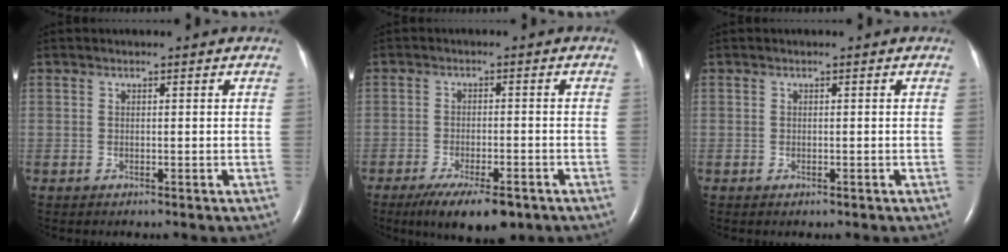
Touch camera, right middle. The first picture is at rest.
{"total": 9.4, "force": [-6.5, 2.6, 6.3], "torque": [-0.100, -0.015, -0.099]}
{"total": 0.0}